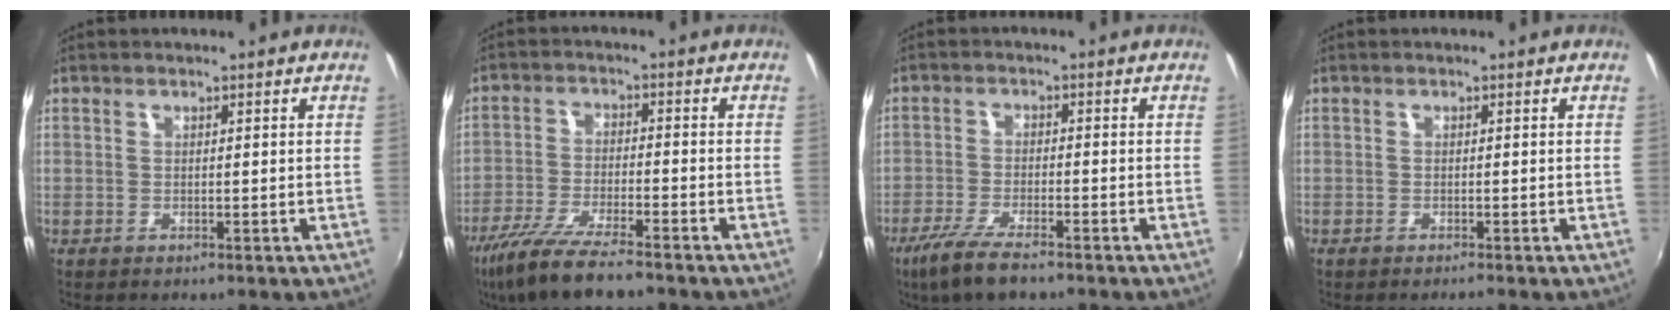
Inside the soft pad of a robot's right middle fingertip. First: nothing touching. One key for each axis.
{"total": 11.7, "fx": -9.4, "fy": 1.5, "fz": 6.8, "tx": -0.152, "ty": -0.033, "tz": -0.172}
{"total": 7.9, "fx": -5.8, "fy": 1.6, "fz": 5.1, "tx": -0.129, "ty": -0.021, "tz": -0.110}
{"total": 0.8, "fx": -0.8, "fy": 0.0, "fz": 0.3, "tx": -0.005, "ty": -0.005, "tz": -0.015}